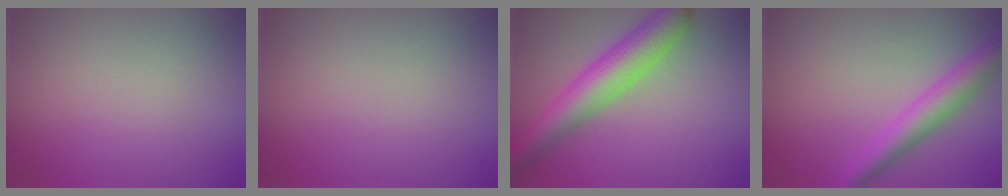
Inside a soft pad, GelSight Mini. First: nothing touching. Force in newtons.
{"total": 0.0}
{"total": 7.0, "press": 7.0, "slide": 0.3}
{"total": 4.3, "press": 4.3, "slide": 0.2}